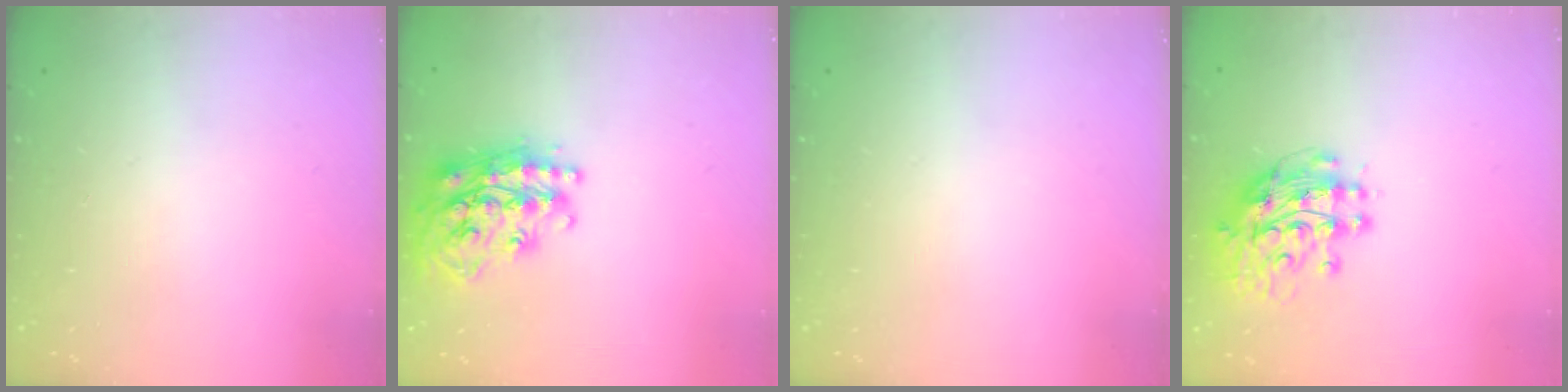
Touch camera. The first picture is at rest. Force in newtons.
{"total": 23.5, "press": 23.4, "slide": 2.0}
{"total": 0.0}
{"total": 12.2, "press": 12.1, "slide": 1.1}